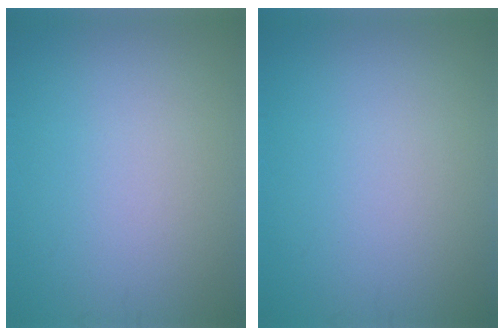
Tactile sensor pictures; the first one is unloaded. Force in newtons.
{"total": 0.0}